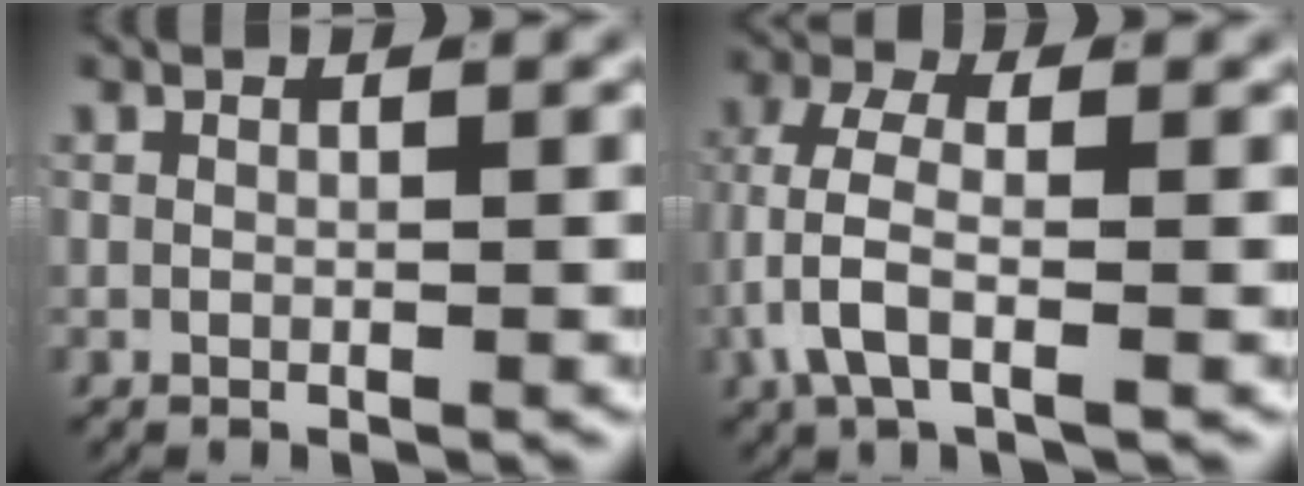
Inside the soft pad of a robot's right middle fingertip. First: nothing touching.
{"total": 5.2, "force": [-1.0, 2.5, 4.4], "torque": [-0.109, -0.017, -0.013]}